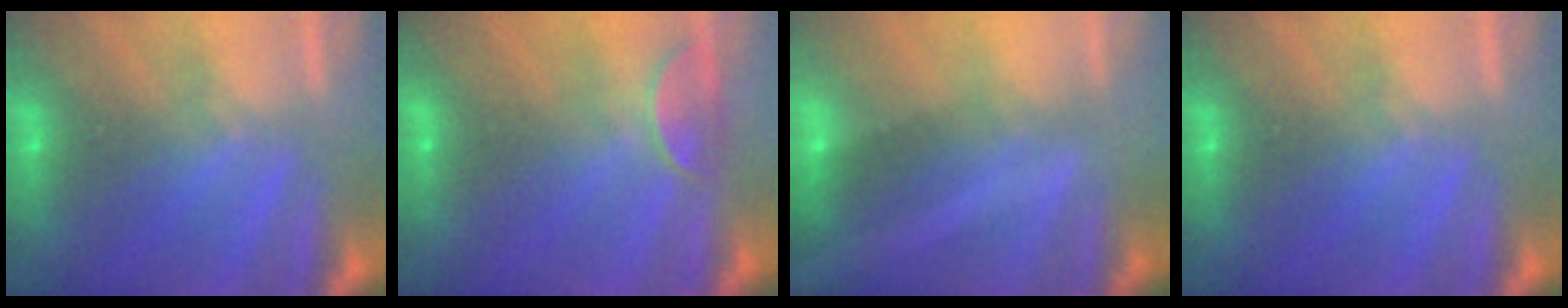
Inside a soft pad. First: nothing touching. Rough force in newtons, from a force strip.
{"total": 2.4}
{"total": 2.1}
{"total": 0.0}